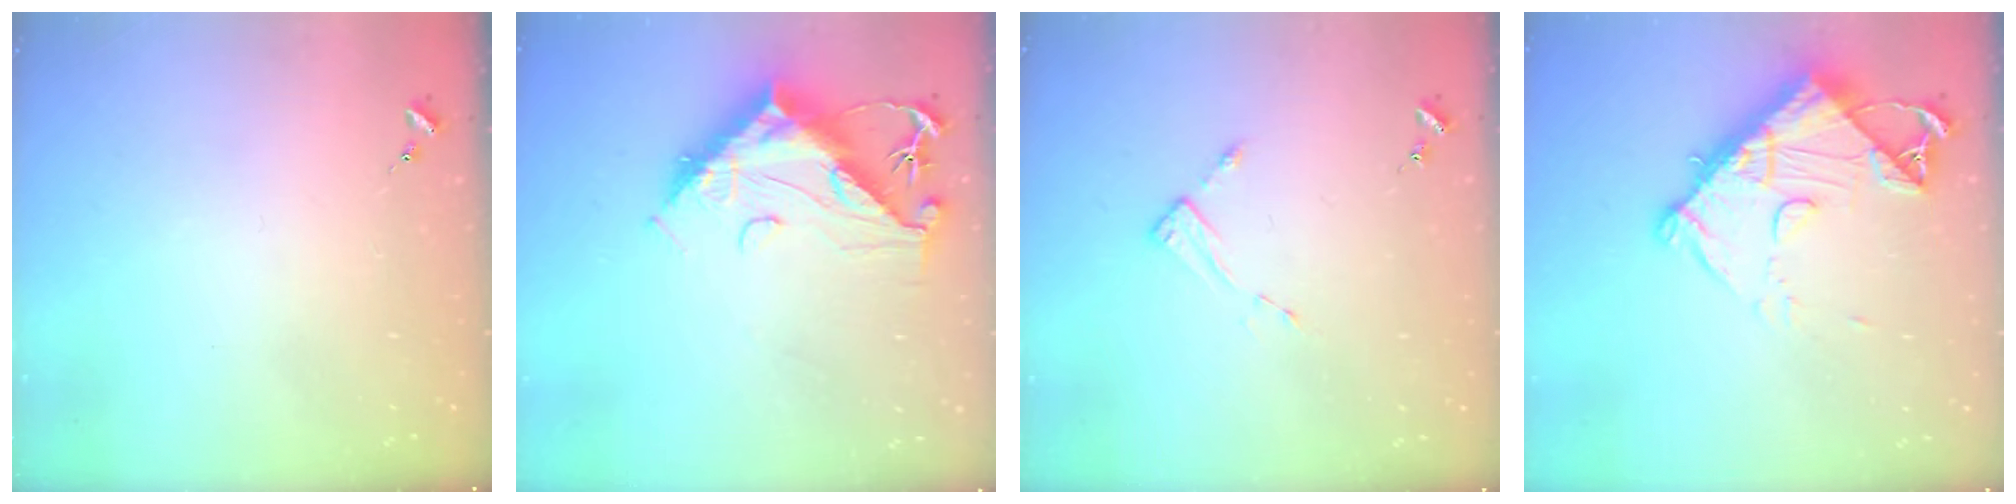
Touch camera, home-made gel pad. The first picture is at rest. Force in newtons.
{"total": 15.4, "press": 15.3, "slide": 1.6}
{"total": 2.8, "press": 2.7, "slide": 0.3}
{"total": 15.0, "press": 14.9, "slide": 1.7}